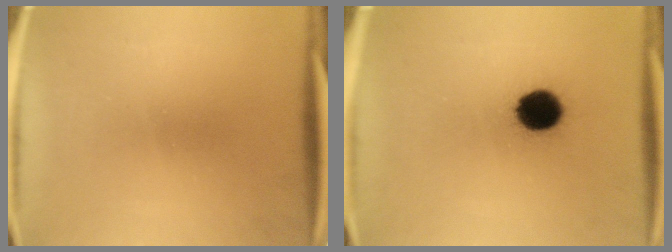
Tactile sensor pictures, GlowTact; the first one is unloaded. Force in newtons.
{"total": 10.1}